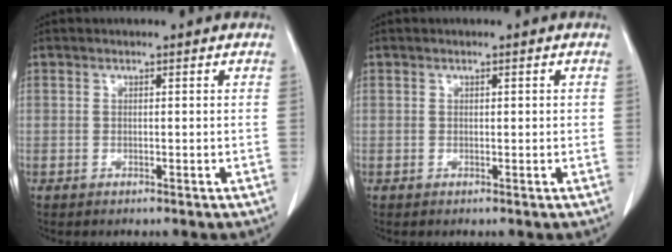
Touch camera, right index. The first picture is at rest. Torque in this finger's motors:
{"motor_torque": [-0.12, -0.02, 0.00, -0.01]}